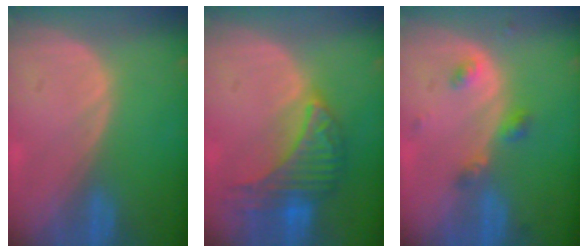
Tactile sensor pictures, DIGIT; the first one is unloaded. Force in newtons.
{"total": 8.2, "press": 8.2, "slide": 0.4}
{"total": 3.5, "press": 3.5, "slide": 0.5}